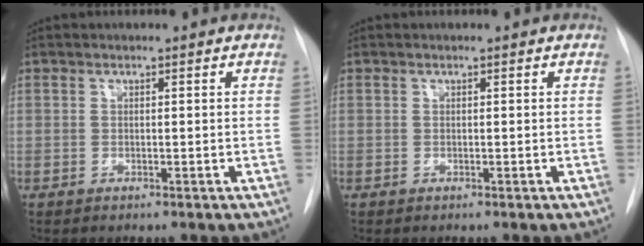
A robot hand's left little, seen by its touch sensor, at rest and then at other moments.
{"total": 0.0}